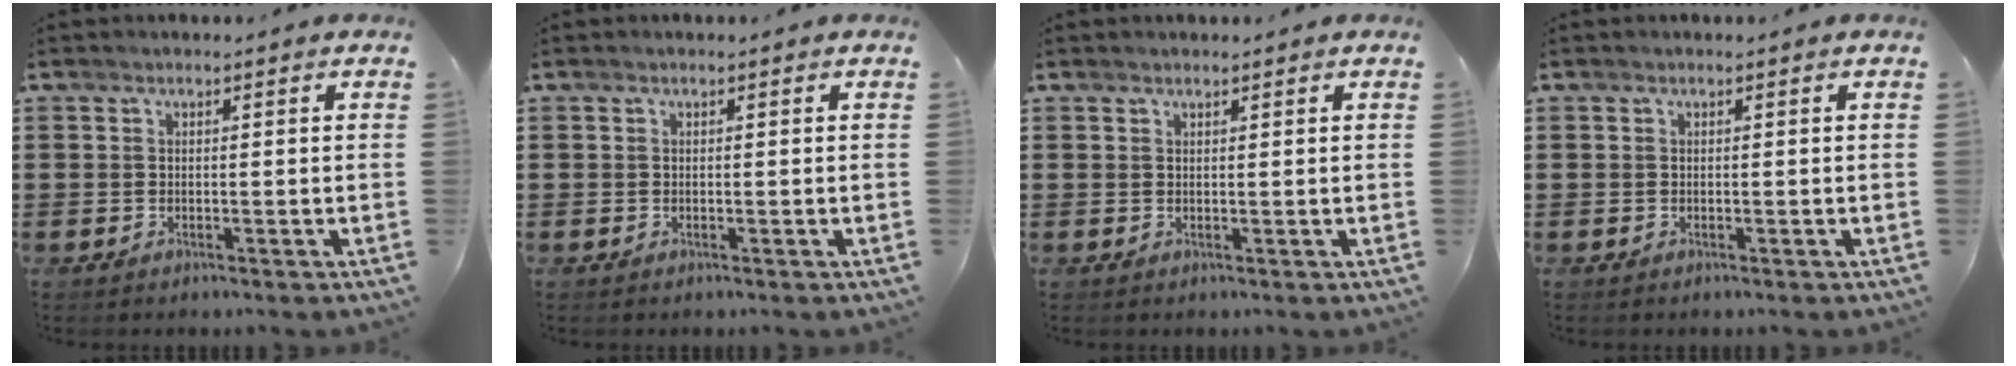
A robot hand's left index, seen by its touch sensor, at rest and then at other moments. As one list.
[{"total": 0.0}, {"total": 0.7, "force": [0.7, 0.1, 0.2], "torque": [-0.005, 0.000, 0.013]}, {"total": 0.0}]